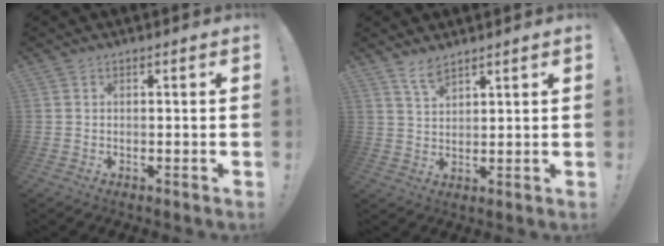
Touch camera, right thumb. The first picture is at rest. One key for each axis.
{"total": 4.6, "fx": 3.7, "fy": 1.2, "fz": 2.3, "tx": -0.045, "ty": -0.021, "tz": 0.068}